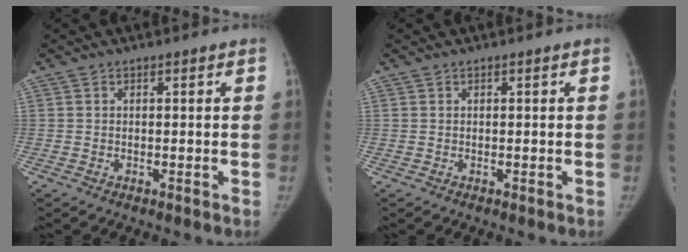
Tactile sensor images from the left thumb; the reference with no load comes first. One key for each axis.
{"total": 0.0}